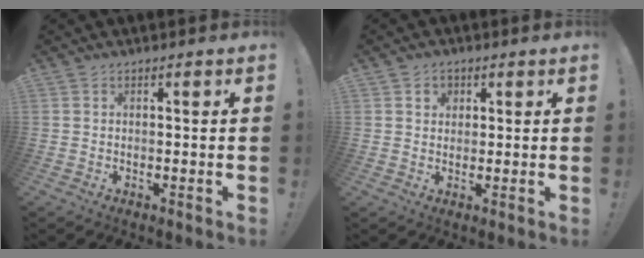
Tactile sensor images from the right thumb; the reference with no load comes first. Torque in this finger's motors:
{"motor_torque": [0.38, 0.63, 0.28, -0.19, -0.02]}